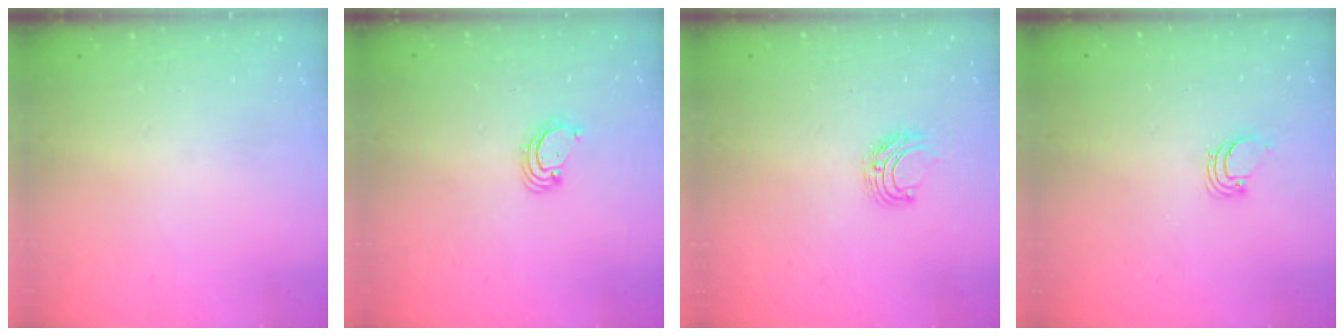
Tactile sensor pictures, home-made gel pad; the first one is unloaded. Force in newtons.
{"total": 2.5, "press": 2.5, "slide": 0.2}
{"total": 6.4, "press": 6.3, "slide": 0.7}
{"total": 1.7, "press": 1.7, "slide": 0.1}